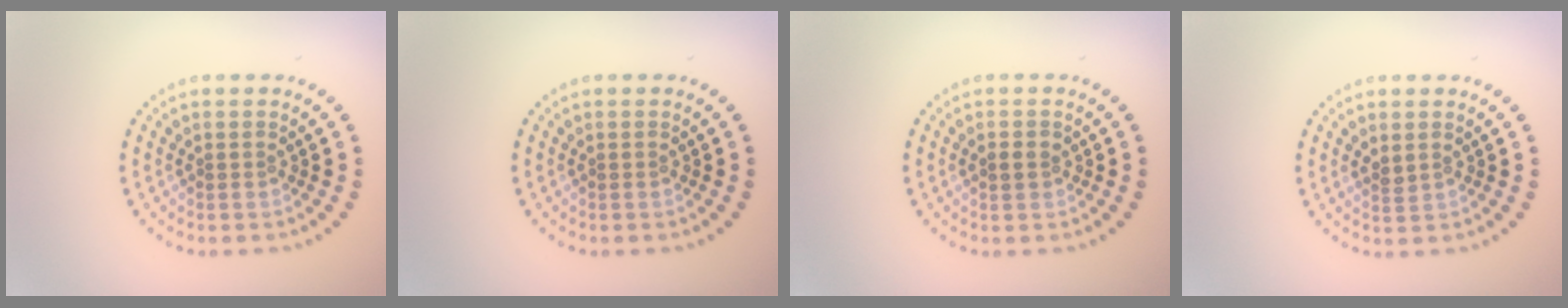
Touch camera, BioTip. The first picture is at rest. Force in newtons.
{"total": 0.0}
{"total": 1.2, "press": 1.2, "slide": 0.2}
{"total": 1.0, "press": 0.8, "slide": 0.5}